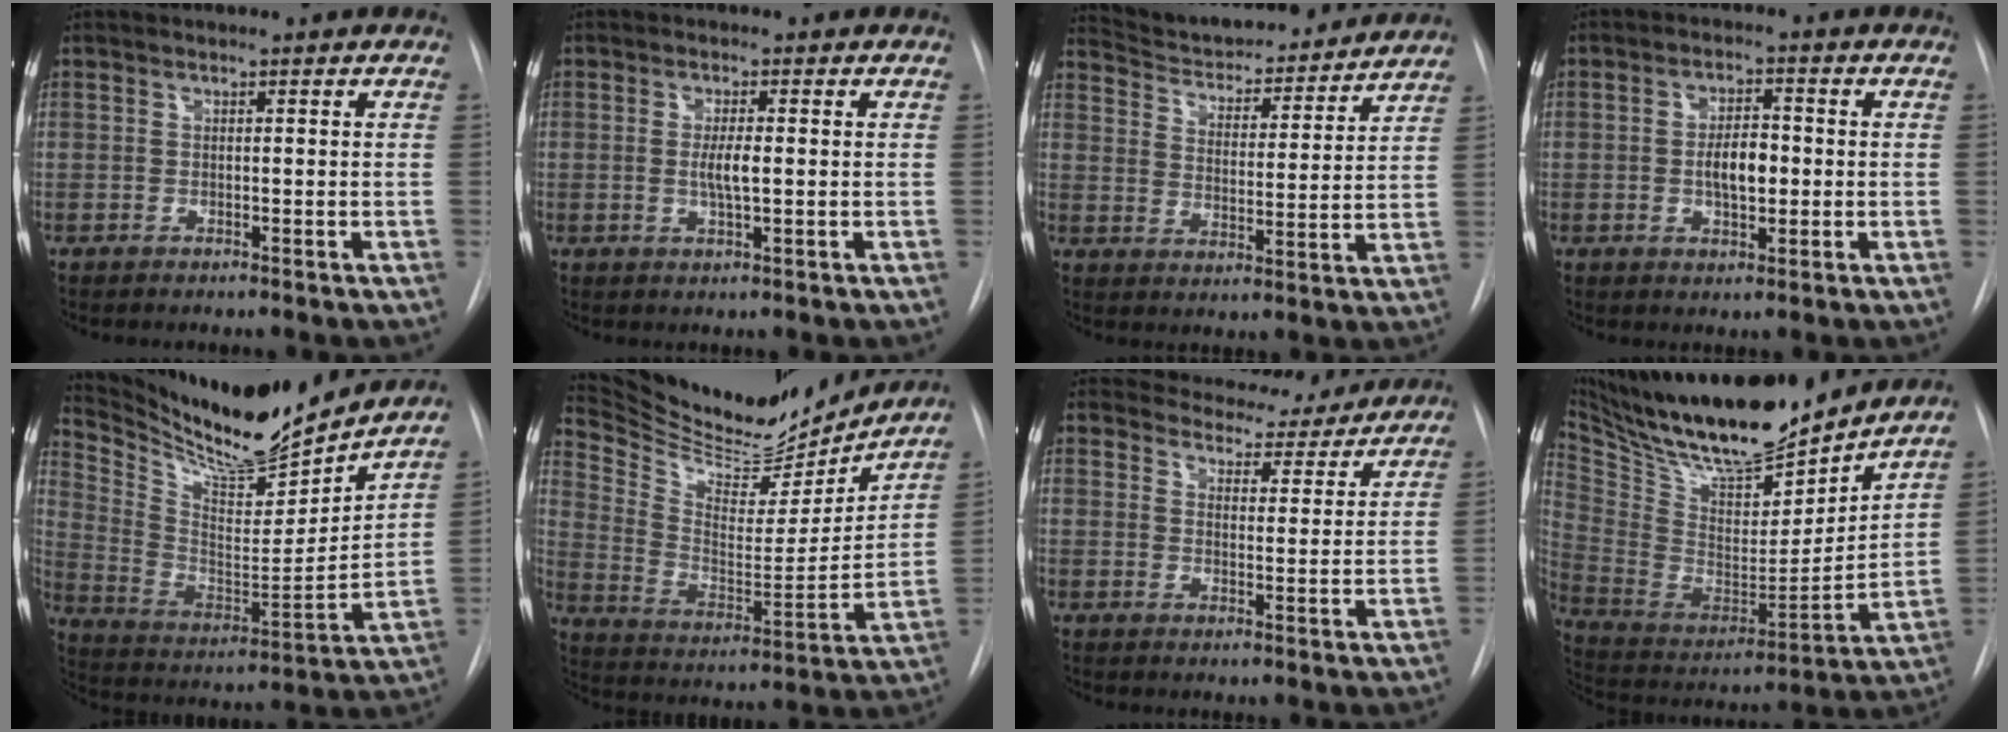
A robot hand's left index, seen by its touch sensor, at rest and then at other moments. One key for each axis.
{"total": 3.1, "fx": -0.2, "fy": 0.4, "fz": 3.0, "tx": -0.057, "ty": -0.005, "tz": -0.003}
{"total": 18.6, "fx": 17.4, "fy": 3.7, "fz": 5.3, "tx": -0.074, "ty": -0.003, "tz": 0.247}
{"total": 5.2, "fx": -0.5, "fy": 2.3, "fz": 4.6, "tx": -0.079, "ty": 0.003, "tz": -0.007}
{"total": 18.6, "fx": 17.3, "fy": 1.9, "fz": 6.6, "tx": -0.139, "ty": -0.040, "tz": 0.293}
{"total": 22.0, "fx": 20.2, "fy": 5.2, "fz": 6.9, "tx": -0.125, "ty": -0.028, "tz": 0.313}
{"total": 9.8, "fx": 9.3, "fy": 3.1, "fz": 0.8, "tx": 0.005, "ty": -0.011, "tz": 0.110}
{"total": 25.9, "fx": 22.4, "fy": 5.6, "fz": 11.8, "tx": -0.227, "ty": -0.019, "tz": 0.369}